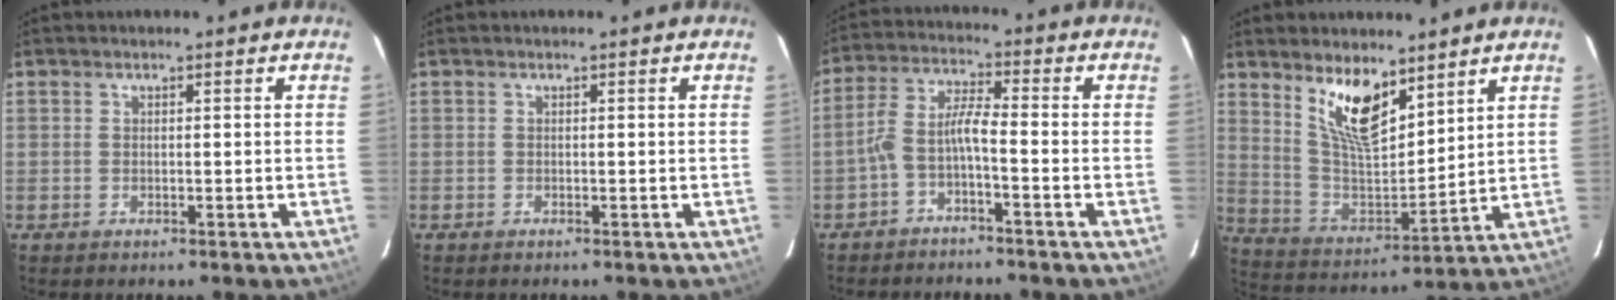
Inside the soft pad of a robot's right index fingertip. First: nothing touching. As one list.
[{"total": 0.0}, {"total": 5.2, "force": [-2.7, 0.8, 4.3], "torque": [-0.108, 0.018, -0.053]}, {"total": 12.4, "force": [8.1, 4.5, 8.3], "torque": [-0.155, -0.007, 0.165]}]